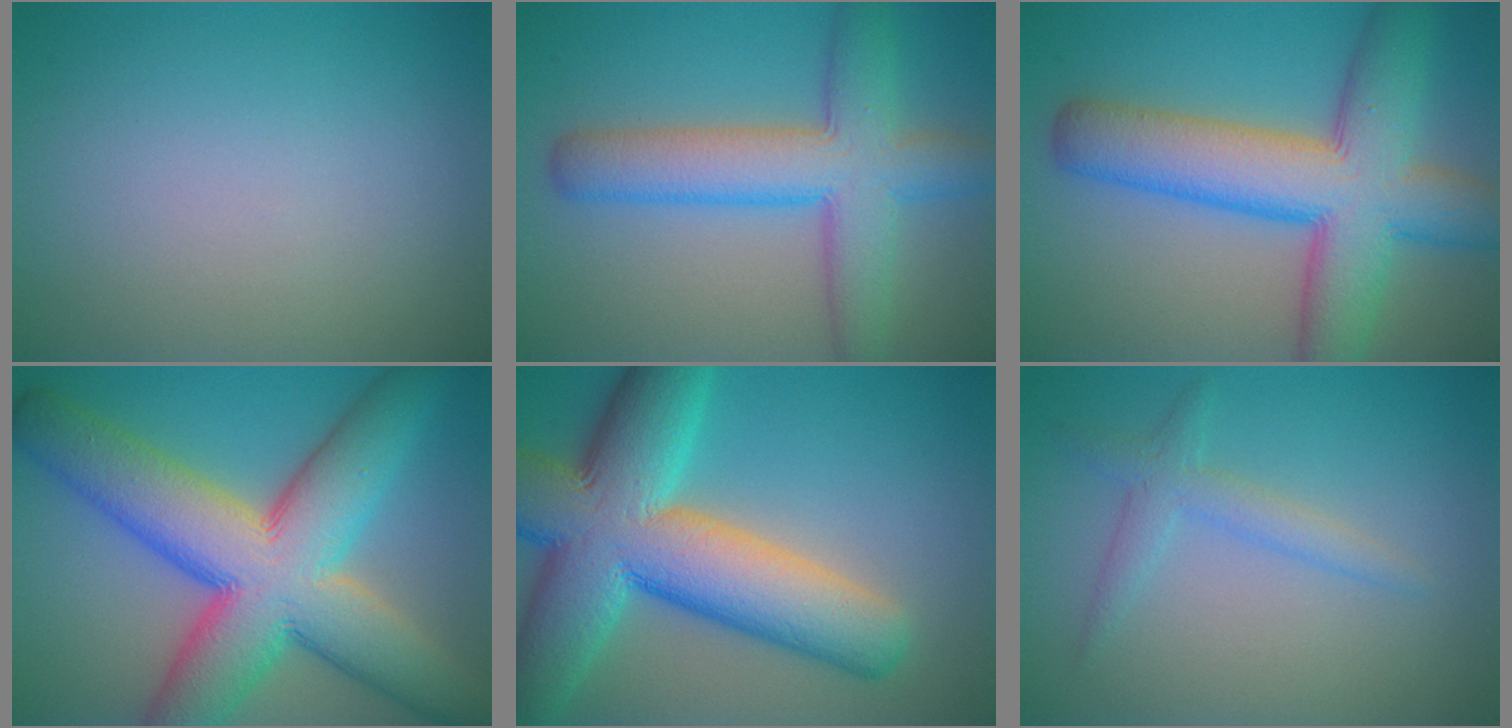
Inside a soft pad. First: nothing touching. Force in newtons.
{"total": 7.5, "press": 7.5, "slide": 0.2}
{"total": 10.9, "press": 10.8, "slide": 0.4}
{"total": 14.3, "press": 14.3, "slide": 0.7}
{"total": 14.3, "press": 14.2, "slide": 0.6}
{"total": 2.2, "press": 2.2, "slide": 0.1}